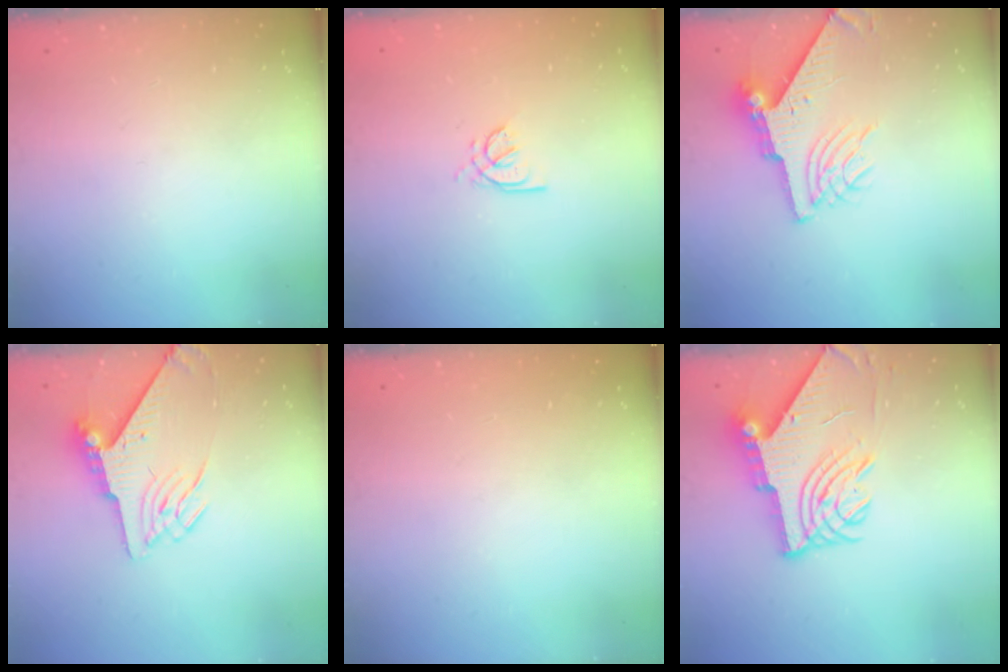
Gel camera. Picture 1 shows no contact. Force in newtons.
{"total": 2.4, "press": 2.4, "slide": 0.6}
{"total": 8.7, "press": 8.7, "slide": 1.2}
{"total": 8.8, "press": 8.7, "slide": 1.1}
{"total": 0.0}
{"total": 10.9, "press": 10.8, "slide": 1.2}